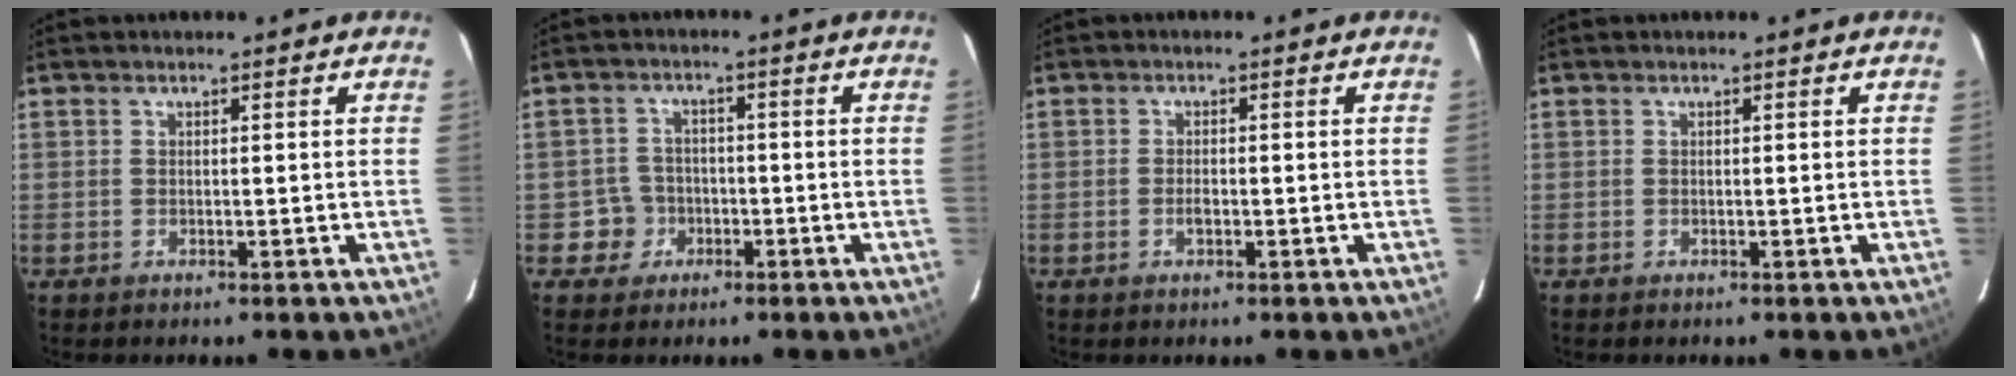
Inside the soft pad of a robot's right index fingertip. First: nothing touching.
{"total": 4.5, "force": [-1.7, 4.1, -0.2], "torque": [0.005, 0.022, -0.028]}
{"total": 1.6, "force": [-0.6, 0.8, 1.3], "torque": [-0.026, 0.001, -0.011]}
{"total": 0.0}